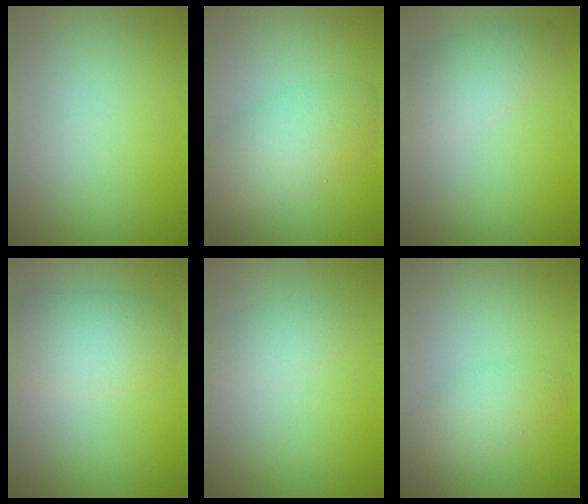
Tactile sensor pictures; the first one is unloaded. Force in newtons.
{"total": 4.9, "press": 4.9, "slide": 0.2}
{"total": 3.3, "press": 3.3, "slide": 0.2}
{"total": 3.6, "press": 3.6, "slide": 0.3}
{"total": 1.8, "press": 1.8, "slide": 0.1}
{"total": 2.4, "press": 2.4, "slide": 0.0}